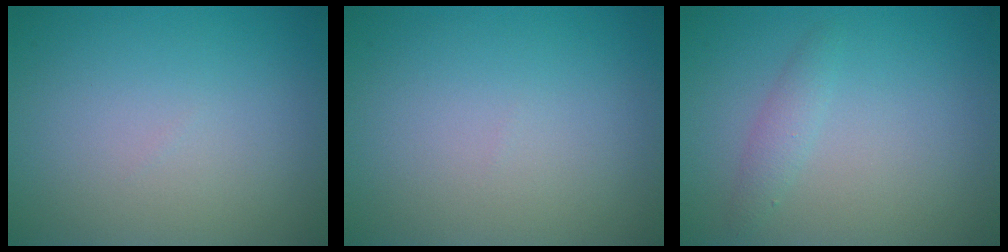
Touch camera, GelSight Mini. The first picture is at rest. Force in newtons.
{"total": 0.0}
{"total": 1.4, "press": 1.4, "slide": 0.0}